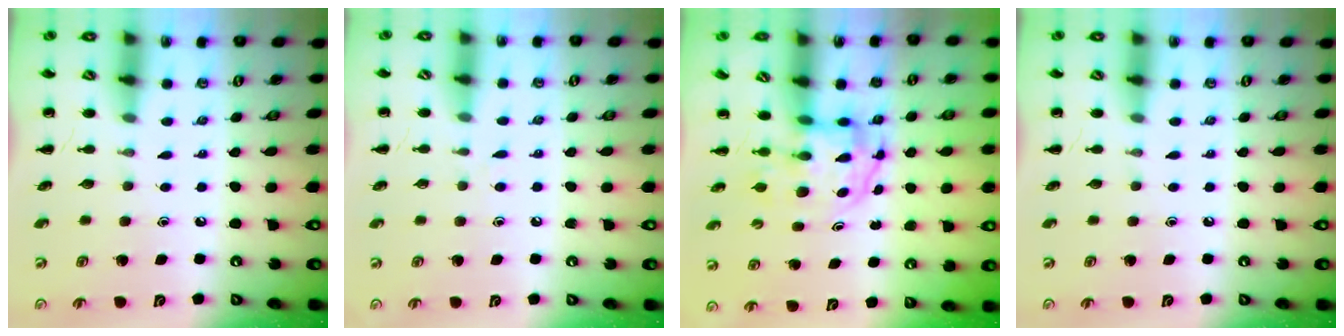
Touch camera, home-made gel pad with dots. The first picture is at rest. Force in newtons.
{"total": 2.9, "press": 2.7, "slide": 1.0}
{"total": 3.5, "press": 3.5, "slide": 0.5}
{"total": 0.0}